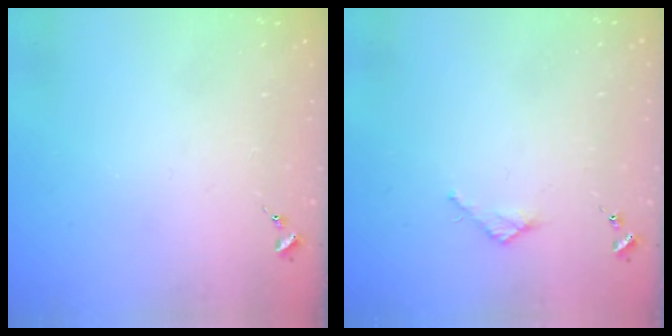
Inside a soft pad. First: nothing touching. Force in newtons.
{"total": 2.7, "press": 2.7, "slide": 0.2}